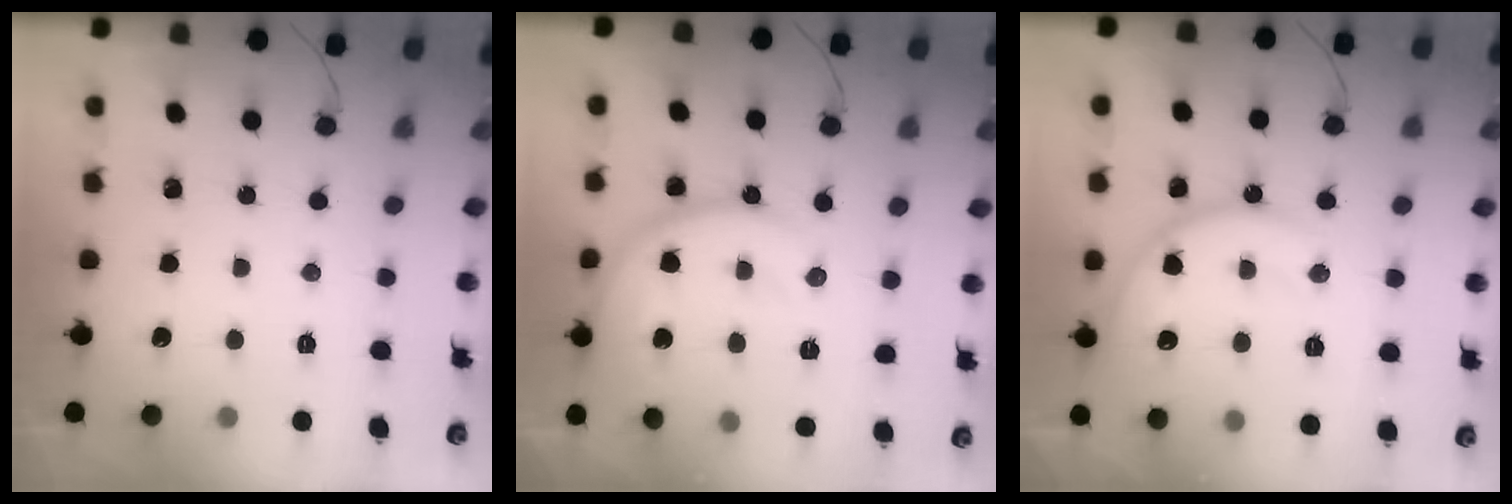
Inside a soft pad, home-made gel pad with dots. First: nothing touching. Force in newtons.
{"total": 12.3, "press": 12.3, "slide": 0.5}
{"total": 14.8, "press": 14.7, "slide": 1.2}